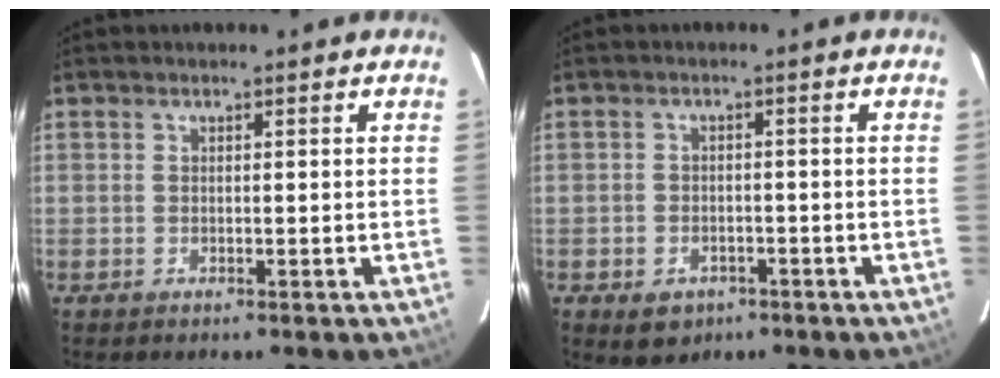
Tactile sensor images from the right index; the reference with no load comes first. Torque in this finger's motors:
{"motor_torque": [0.22, -0.08, 0.01, 0.00]}